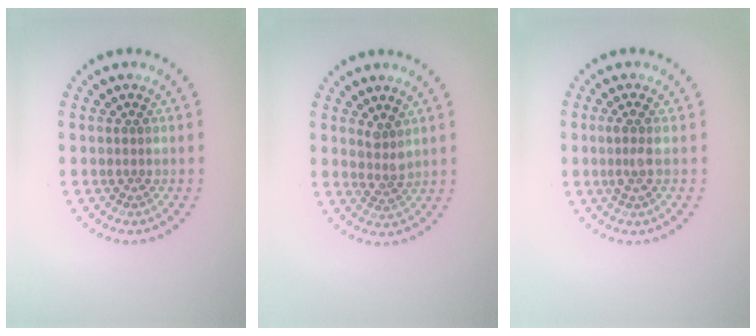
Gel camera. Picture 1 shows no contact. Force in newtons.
{"total": 1.8, "press": 1.4, "slide": 1.2}
{"total": 1.5, "press": 1.2, "slide": 0.9}